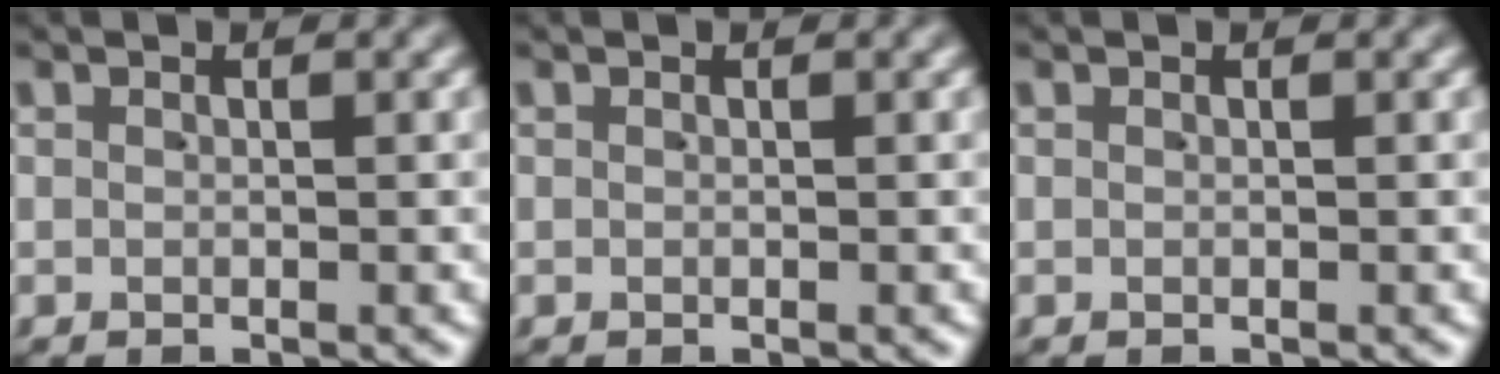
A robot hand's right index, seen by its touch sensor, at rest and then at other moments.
{"total": 0.0}
{"total": 0.0}